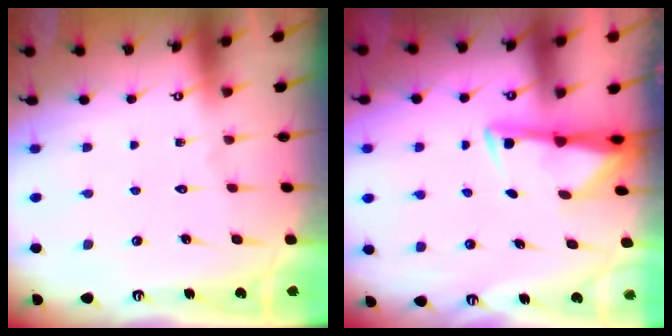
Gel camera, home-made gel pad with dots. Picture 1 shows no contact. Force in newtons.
{"total": 2.8, "press": 2.8, "slide": 0.5}